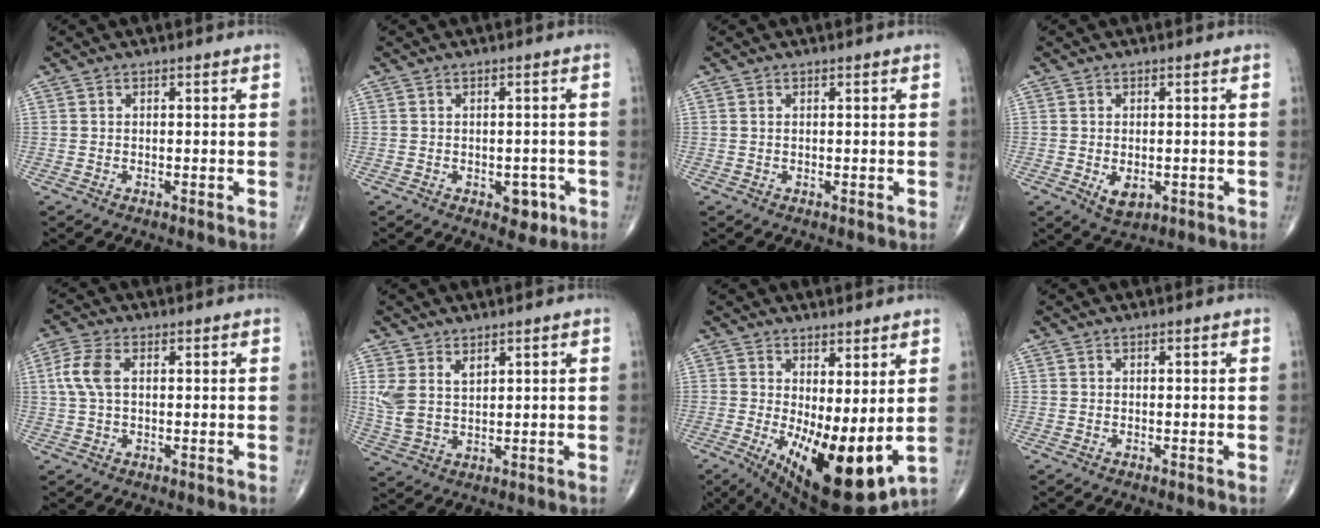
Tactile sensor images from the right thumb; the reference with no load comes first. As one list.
[{"total": 3.4, "force": [-1.4, 2.2, 2.2], "torque": [-0.005, 0.004, -0.015]}, {"total": 0.0}, {"total": 3.7, "force": [-0.9, 2.3, 2.8], "torque": [-0.035, -0.006, -0.005]}, {"total": 5.7, "force": [1.0, 3.1, 4.7], "torque": [-0.124, 0.014, 0.017]}, {"total": 5.8, "force": [2.8, 3.2, 3.9], "torque": [-0.081, -0.009, 0.067]}, {"total": 15.7, "force": [-0.8, 5.9, 14.5], "torque": [-0.230, -0.038, 0.011]}, {"total": 0.0}]